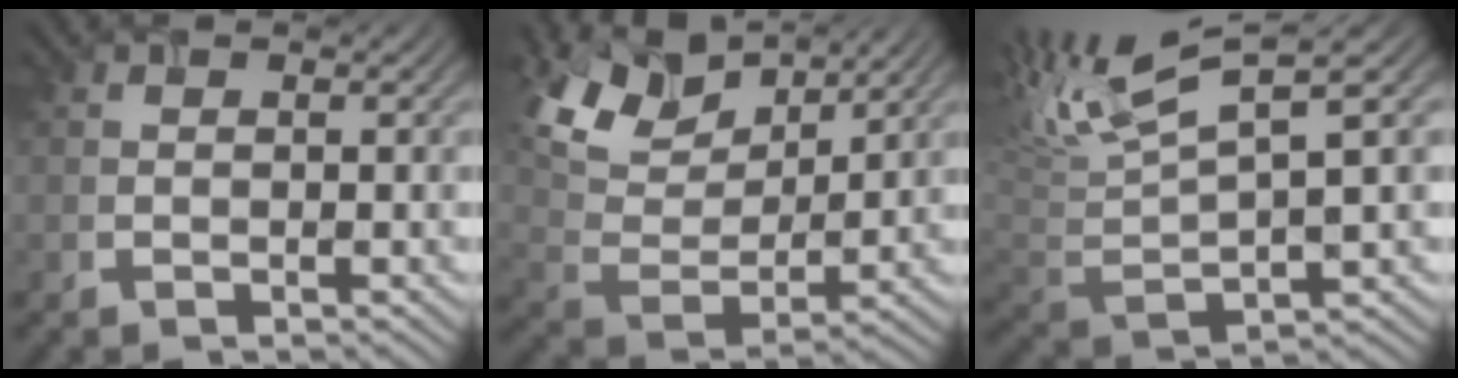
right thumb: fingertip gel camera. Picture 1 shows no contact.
{"total": 11.2, "force": [6.8, 5.9, 6.7], "torque": [-0.171, 0.021, 0.115]}
{"total": 10.7, "force": [4.1, 3.4, 9.3], "torque": [-0.218, 0.019, 0.069]}